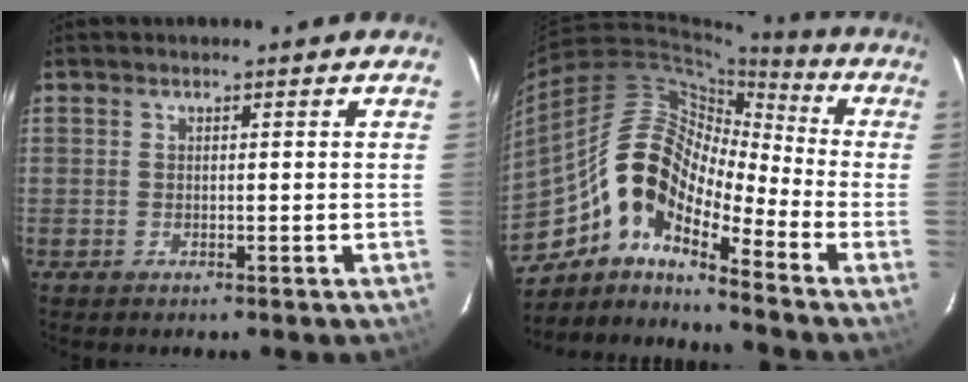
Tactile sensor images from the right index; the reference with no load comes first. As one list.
[{"total": 14.7, "force": [-8.5, 6.1, 10.3], "torque": [-0.169, 0.013, -0.178]}]